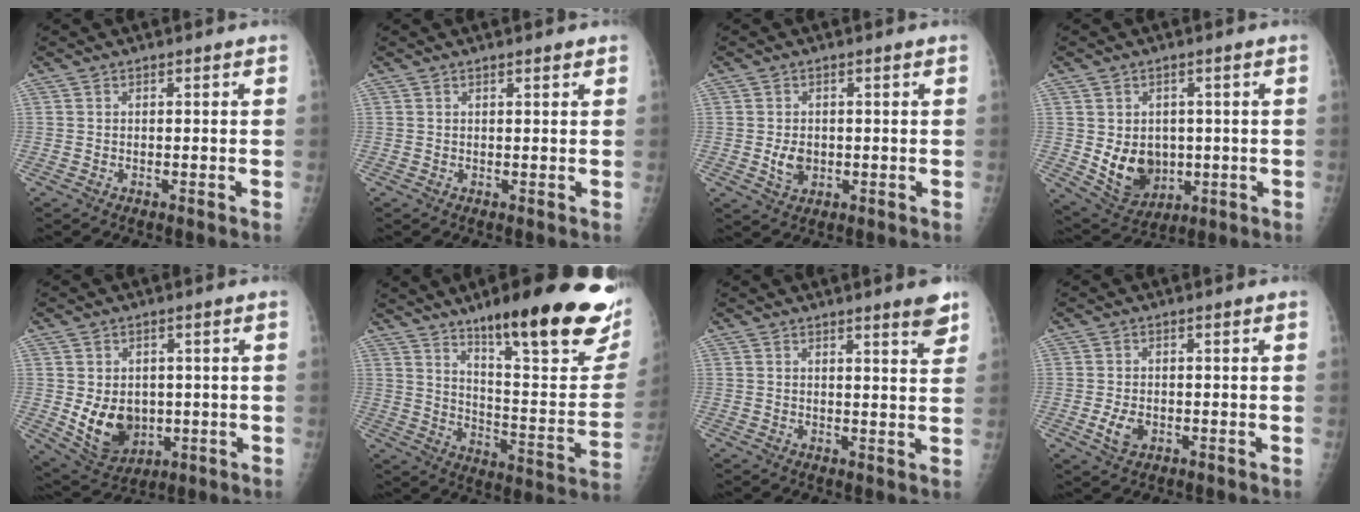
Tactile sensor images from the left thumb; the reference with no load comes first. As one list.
[{"total": 1.1, "force": [0.8, 0.2, 0.8], "torque": [-0.011, -0.003, 0.012]}, {"total": 3.6, "force": [-0.3, 2.7, 2.4], "torque": [-0.034, -0.003, 0.002]}, {"total": 9.7, "force": [-0.5, 7.7, 5.9], "torque": [-0.065, -0.013, 0.017]}, {"total": 10.0, "force": [-0.6, 7.7, 6.4], "torque": [-0.079, -0.015, 0.015]}, {"total": 28.6, "force": [17.1, 6.5, 22.0], "torque": [-0.259, -0.068, 0.257]}, {"total": 4.5, "force": [3.2, 0.4, 3.2], "torque": [-0.033, -0.022, 0.040]}, {"total": 3.4, "force": [-0.9, 2.3, 2.4], "torque": [-0.048, -0.002, -0.011]}]